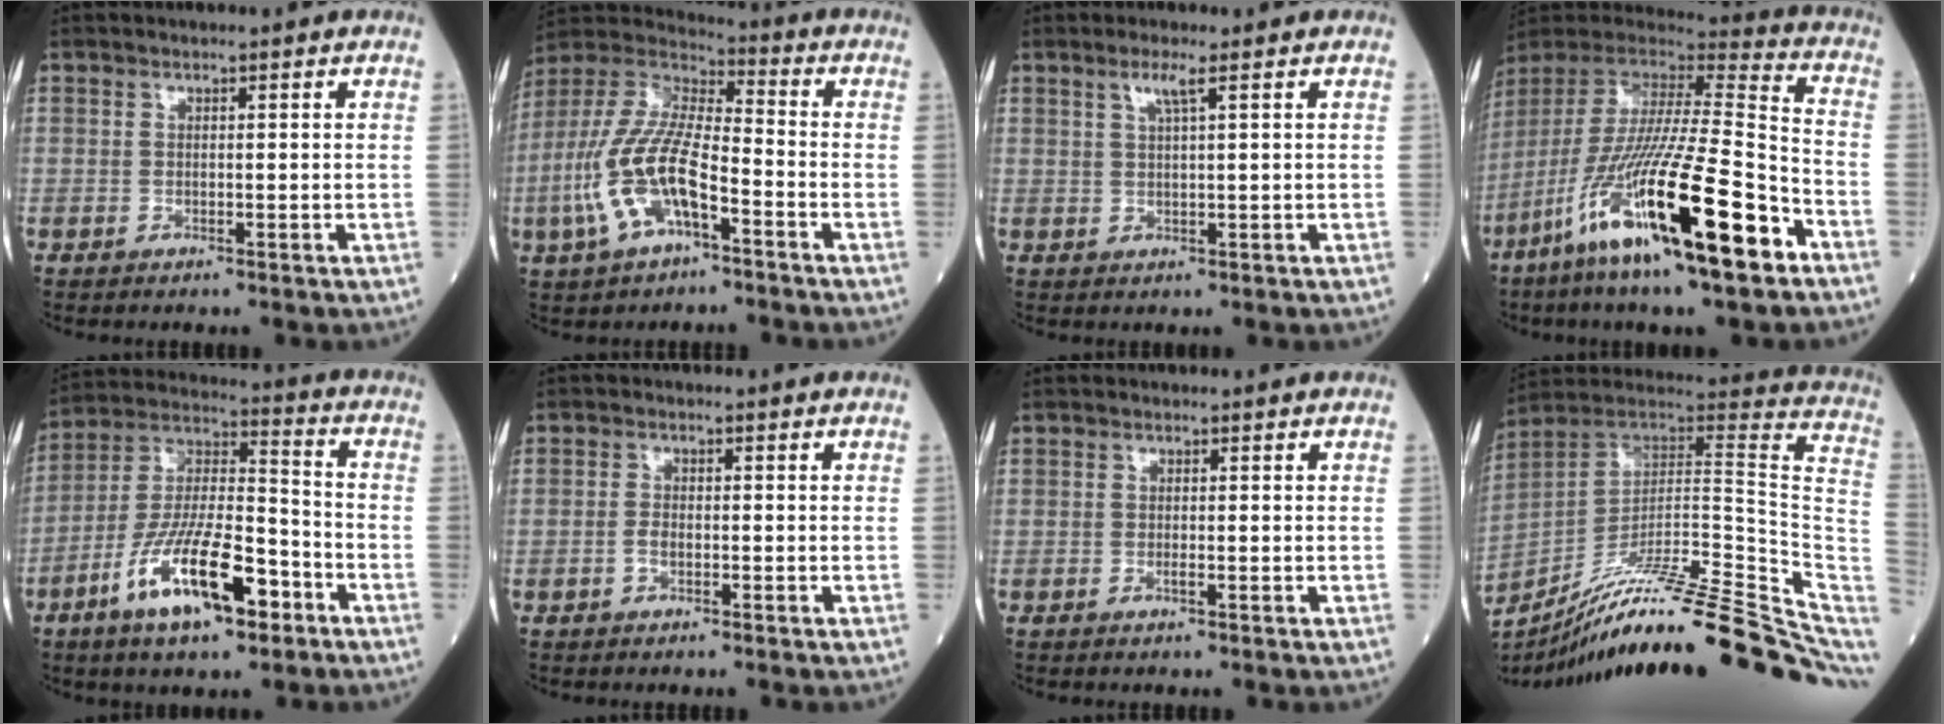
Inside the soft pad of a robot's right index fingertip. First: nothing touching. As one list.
[{"total": 14.4, "force": [-5.1, 4.8, 12.6], "torque": [-0.283, 0.004, -0.095]}, {"total": 2.4, "force": [1.3, -0.3, 2.0], "torque": [-0.046, 0.002, 0.028]}, {"total": 26.7, "force": [-13.6, 2.4, 22.9], "torque": [-0.431, -0.076, -0.252]}, {"total": 15.7, "force": [-7.7, 4.3, 13.0], "torque": [-0.255, -0.002, -0.133]}, {"total": 1.4, "force": [-0.6, 0.5, 1.1], "torque": [-0.024, 0.003, -0.010]}, {"total": 0.5, "force": [-0.2, 0.0, 0.5], "torque": [-0.014, -0.001, -0.001]}, {"total": 31.4, "force": [-22.9, 2.8, 21.3], "torque": [-0.221, -0.003, -0.342]}]